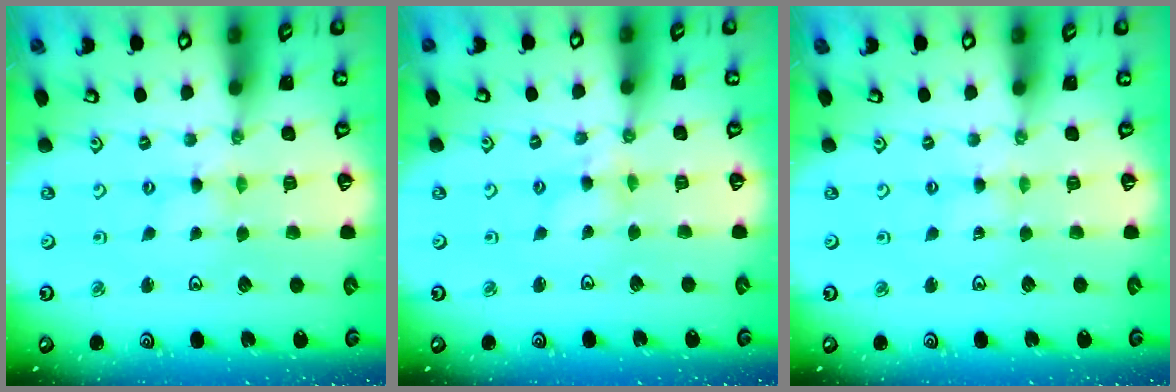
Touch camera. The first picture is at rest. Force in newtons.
{"total": 3.9, "press": 3.9, "slide": 0.4}
{"total": 1.4, "press": 1.3, "slide": 0.2}